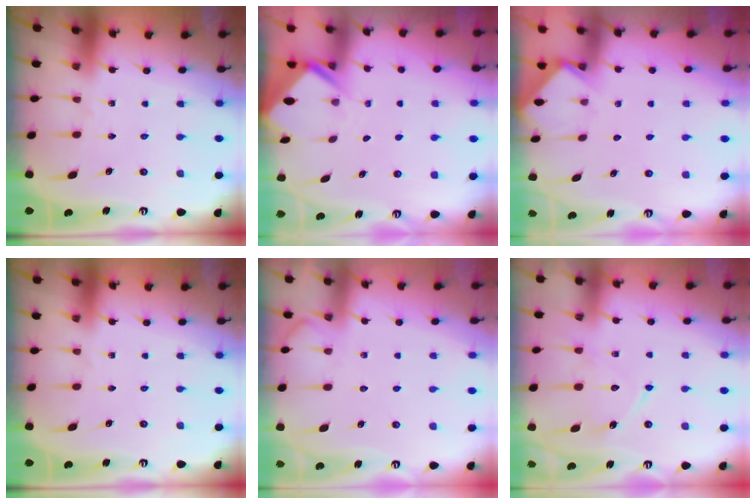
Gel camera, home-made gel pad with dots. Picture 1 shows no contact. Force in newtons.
{"total": 2.4, "press": 2.4, "slide": 0.1}
{"total": 3.1, "press": 3.0, "slide": 0.3}
{"total": 0.0}
{"total": 5.3, "press": 5.3, "slide": 0.6}
{"total": 12.0, "press": 12.0, "slide": 1.1}